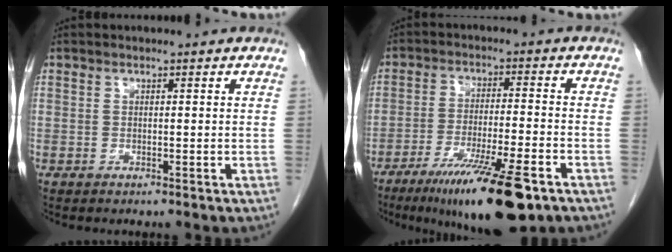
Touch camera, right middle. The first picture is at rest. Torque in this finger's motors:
{"motor_torque": [1.08, -1.06, 0.37, 0.10]}